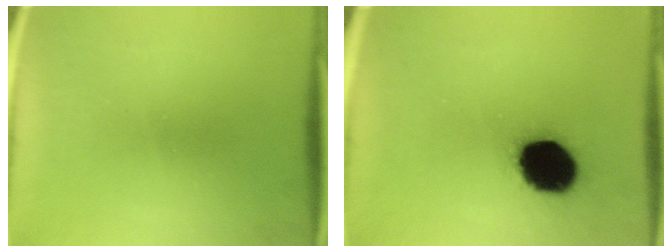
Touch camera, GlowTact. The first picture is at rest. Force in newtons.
{"total": 18.9}